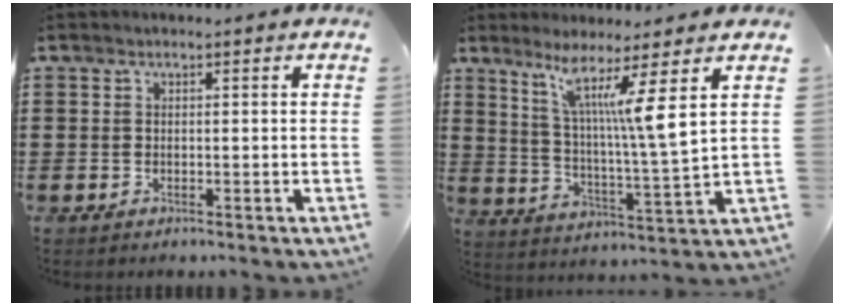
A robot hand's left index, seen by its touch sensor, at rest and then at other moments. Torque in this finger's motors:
{"motor_torque": [1.43, -0.71, 0.79, 0.21]}